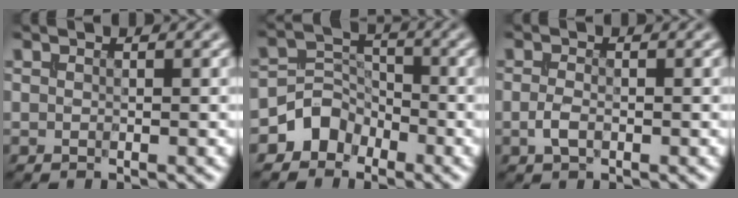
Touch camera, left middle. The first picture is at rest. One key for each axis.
{"total": 3.1, "fx": -1.9, "fy": 2.4, "fz": 0.4, "tx": 0.007, "ty": 0.010, "tz": -0.040}
{"total": 1.5, "fx": -0.4, "fy": 0.9, "fz": 1.2, "tx": -0.024, "ty": -0.001, "tz": -0.011}